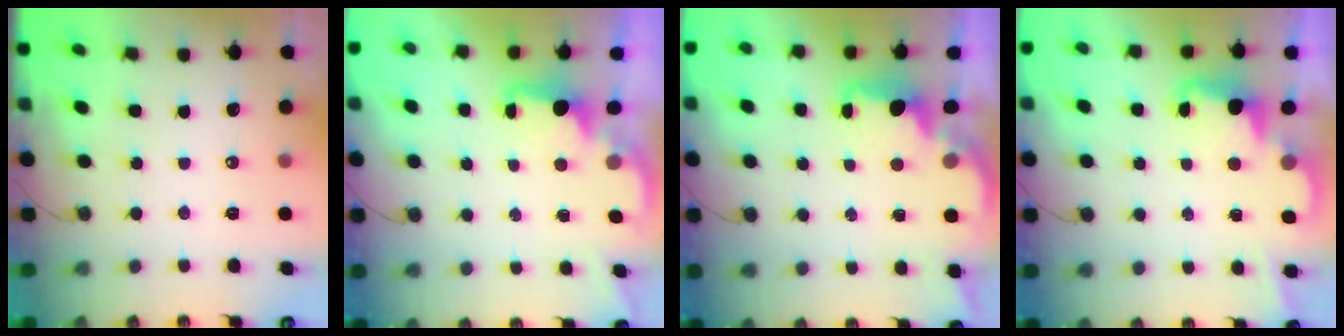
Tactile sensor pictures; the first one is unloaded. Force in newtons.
{"total": 1.7, "press": 1.5, "slide": 0.7}
{"total": 2.0, "press": 1.8, "slide": 0.7}
{"total": 2.4, "press": 2.3, "slide": 0.6}